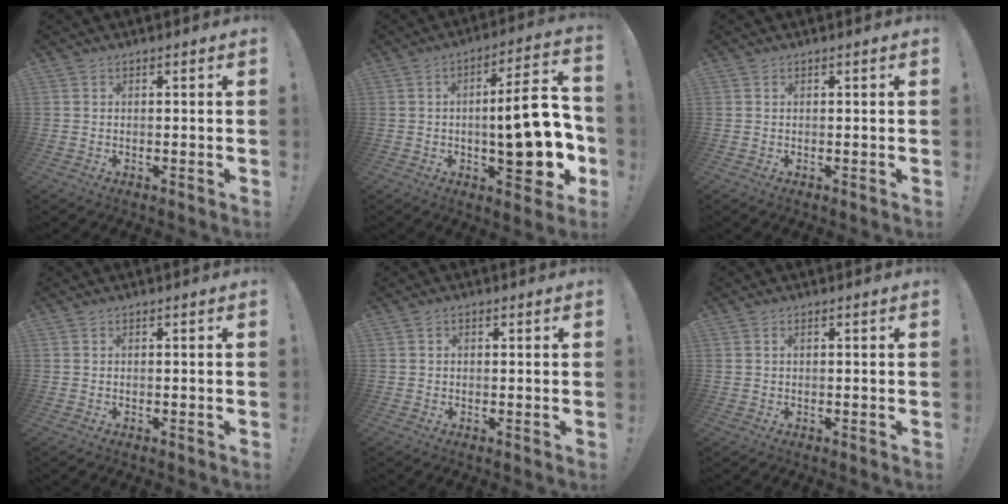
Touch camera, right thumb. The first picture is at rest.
{"total": 18.3, "force": [-2.6, 6.0, 17.1], "torque": [-0.220, 0.001, -0.041]}
{"total": 0.0}
{"total": 0.0}
{"total": 0.8, "force": [0.0, 0.7, 0.5], "torque": [-0.006, 0.002, -0.001]}
{"total": 0.7, "force": [0.4, 0.3, 0.5], "torque": [-0.014, 0.002, 0.008]}